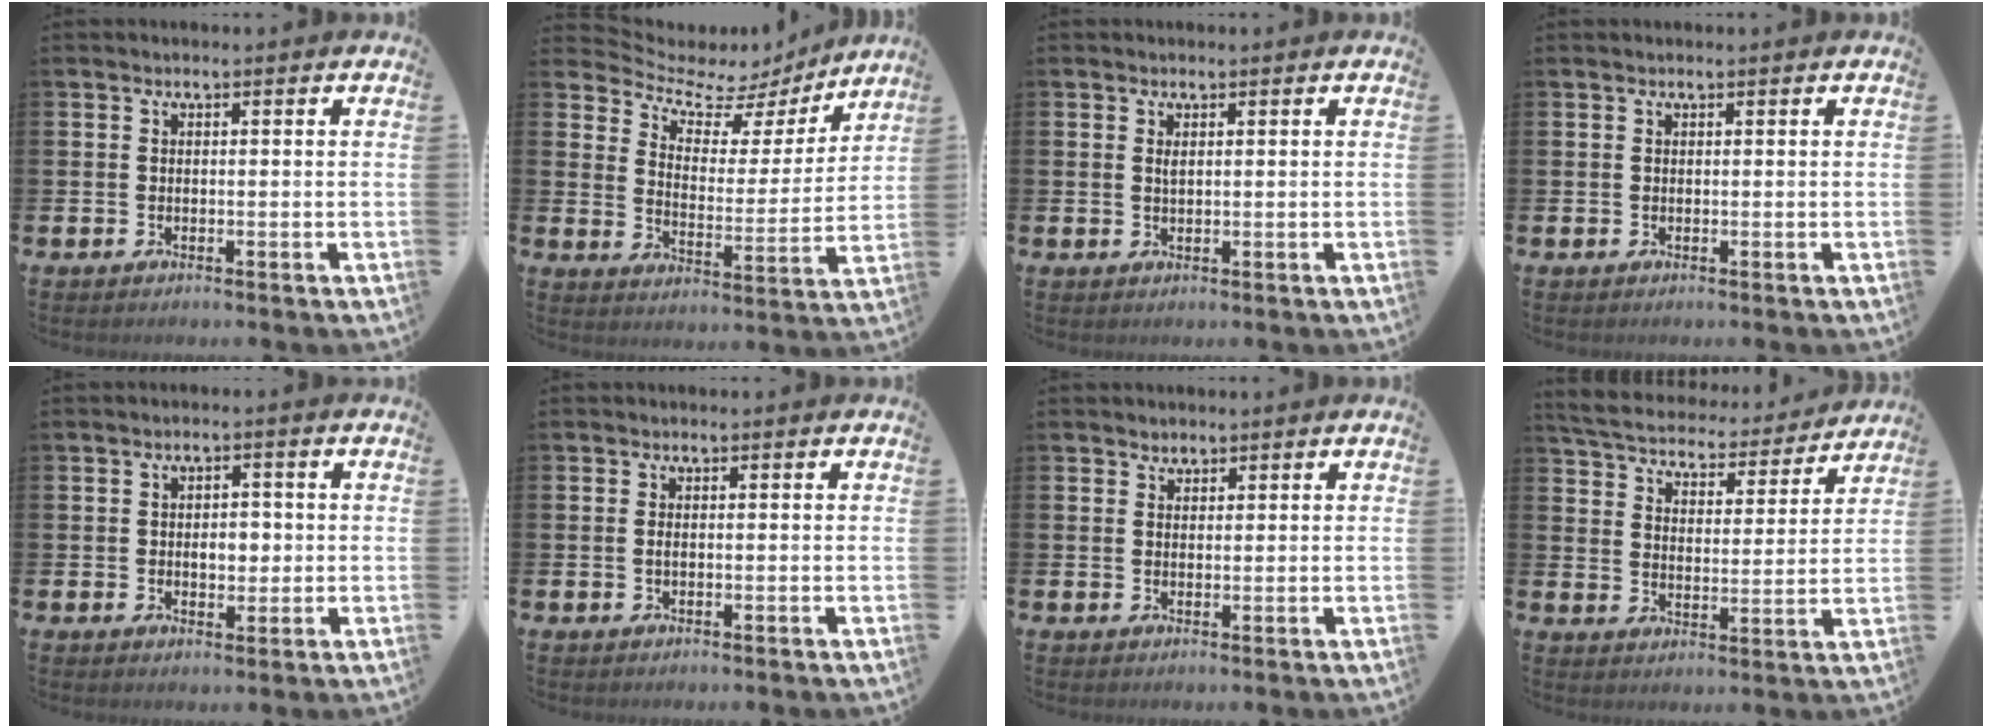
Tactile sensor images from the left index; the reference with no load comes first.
{"total": 6.3, "force": [5.2, 3.3, 1.3], "torque": [-0.049, -0.043, 0.083]}
{"total": 0.7, "force": [0.4, 0.2, 0.5], "torque": [-0.008, 0.001, 0.006]}
{"total": 0.0}
{"total": 2.6, "force": [-0.1, 2.0, 1.7], "torque": [-0.013, 0.000, -0.011]}
{"total": 0.6, "force": [0.0, 0.2, 0.6], "torque": [-0.010, 0.001, -0.001]}
{"total": 1.6, "force": [1.4, 0.6, -0.2], "torque": [0.015, 0.000, 0.025]}
{"total": 5.6, "force": [5.4, 1.1, 0.9], "torque": [-0.047, -0.043, 0.091]}